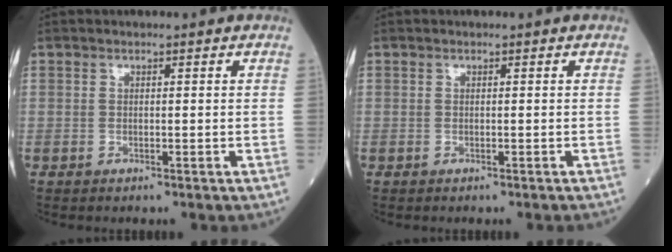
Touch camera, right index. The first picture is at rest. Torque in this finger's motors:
{"motor_torque": [-0.48, 0.08, -0.19, -0.03]}